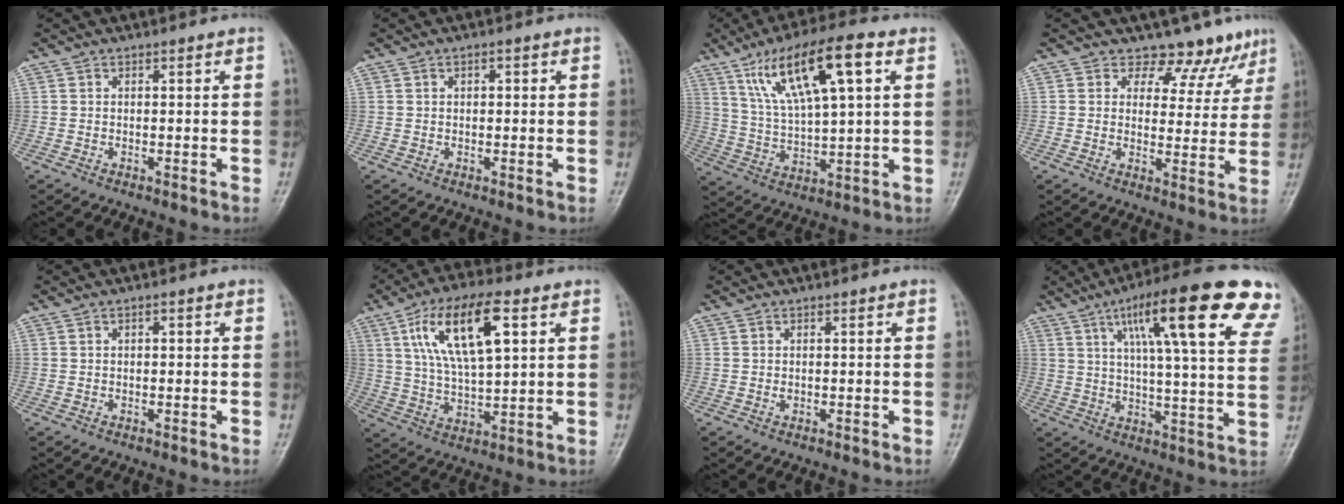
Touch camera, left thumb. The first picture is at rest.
{"total": 1.4, "force": [0.4, 0.8, 1.0], "torque": [-0.011, 0.002, 0.005]}
{"total": 16.6, "force": [7.2, 4.7, 14.2], "torque": [-0.245, -0.004, 0.132]}
{"total": 9.0, "force": [7.4, 5.1, 0.9], "torque": [0.032, -0.043, 0.078]}
{"total": 0.8, "force": [0.2, 0.4, 0.7], "torque": [-0.008, 0.002, 0.003]}
{"total": 16.0, "force": [6.0, 6.2, 13.4], "torque": [-0.232, -0.006, 0.109]}
{"total": 0.5, "force": [0.1, 0.4, 0.3], "torque": [-0.003, 0.000, 0.002]}
{"total": 25.4, "force": [13.2, 5.4, 21.1], "torque": [-0.290, -0.018, 0.178]}